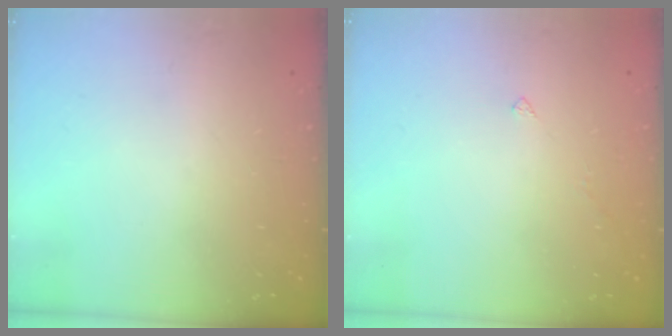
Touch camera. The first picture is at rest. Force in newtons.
{"total": 1.9, "press": 1.8, "slide": 0.4}